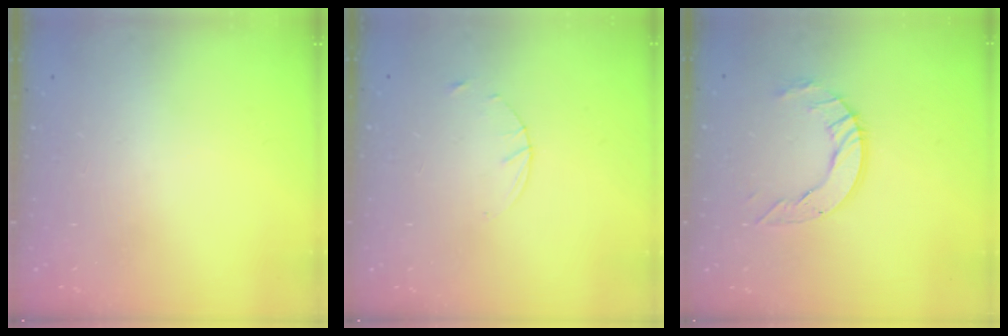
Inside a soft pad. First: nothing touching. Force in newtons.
{"total": 1.6, "press": 1.6, "slide": 0.2}
{"total": 8.1, "press": 8.0, "slide": 0.3}